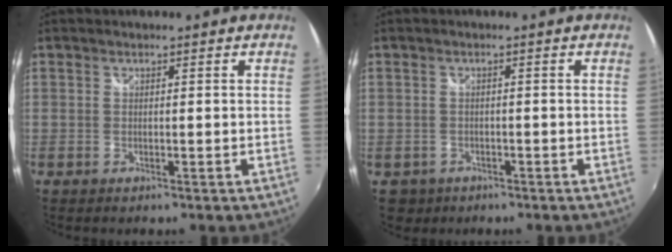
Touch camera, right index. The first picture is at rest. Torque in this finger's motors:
{"motor_torque": [-0.10, -0.01, -0.78, -0.21]}